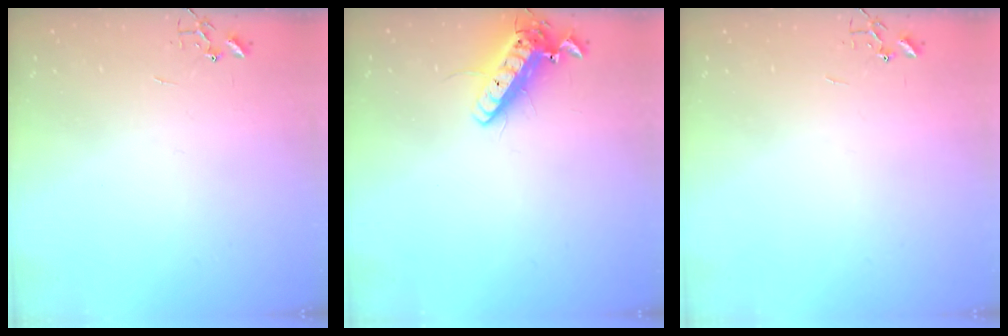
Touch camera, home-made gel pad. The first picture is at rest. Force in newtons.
{"total": 14.4, "press": 14.1, "slide": 2.7}
{"total": 0.0}